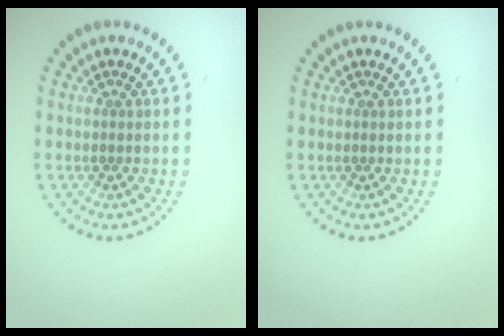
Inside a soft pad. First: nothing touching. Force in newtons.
{"total": 0.0}